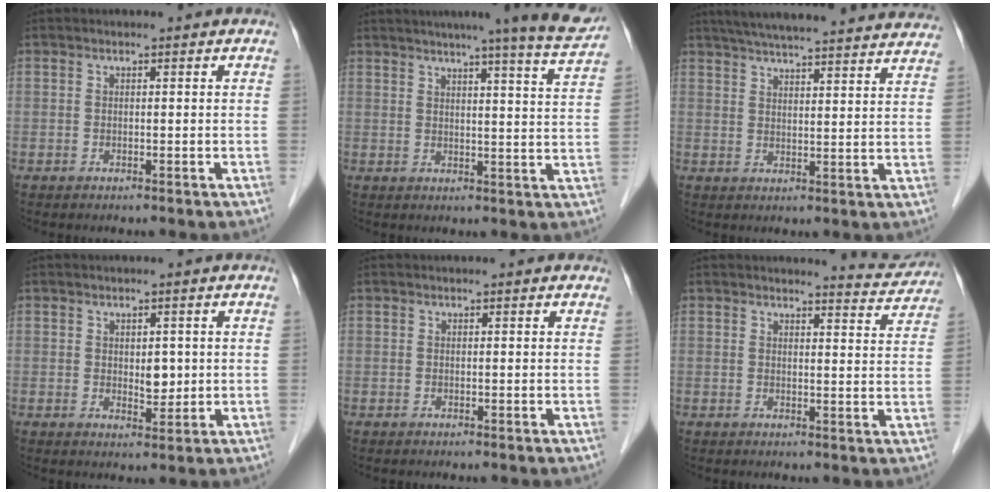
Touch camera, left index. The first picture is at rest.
{"total": 13.9, "force": [12.2, -1.1, 6.6], "torque": [-0.095, -0.040, 0.133]}
{"total": 28.5, "force": [26.2, 2.5, 10.9], "torque": [-0.179, -0.021, 0.325]}
{"total": 2.8, "force": [0.4, 1.7, 2.2], "torque": [-0.031, -0.004, 0.011]}
{"total": 0.7, "force": [0.6, 0.2, 0.4], "torque": [-0.011, 0.007, 0.005]}
{"total": 5.2, "force": [5.2, 0.3, -0.2], "torque": [-0.001, -0.026, 0.047]}